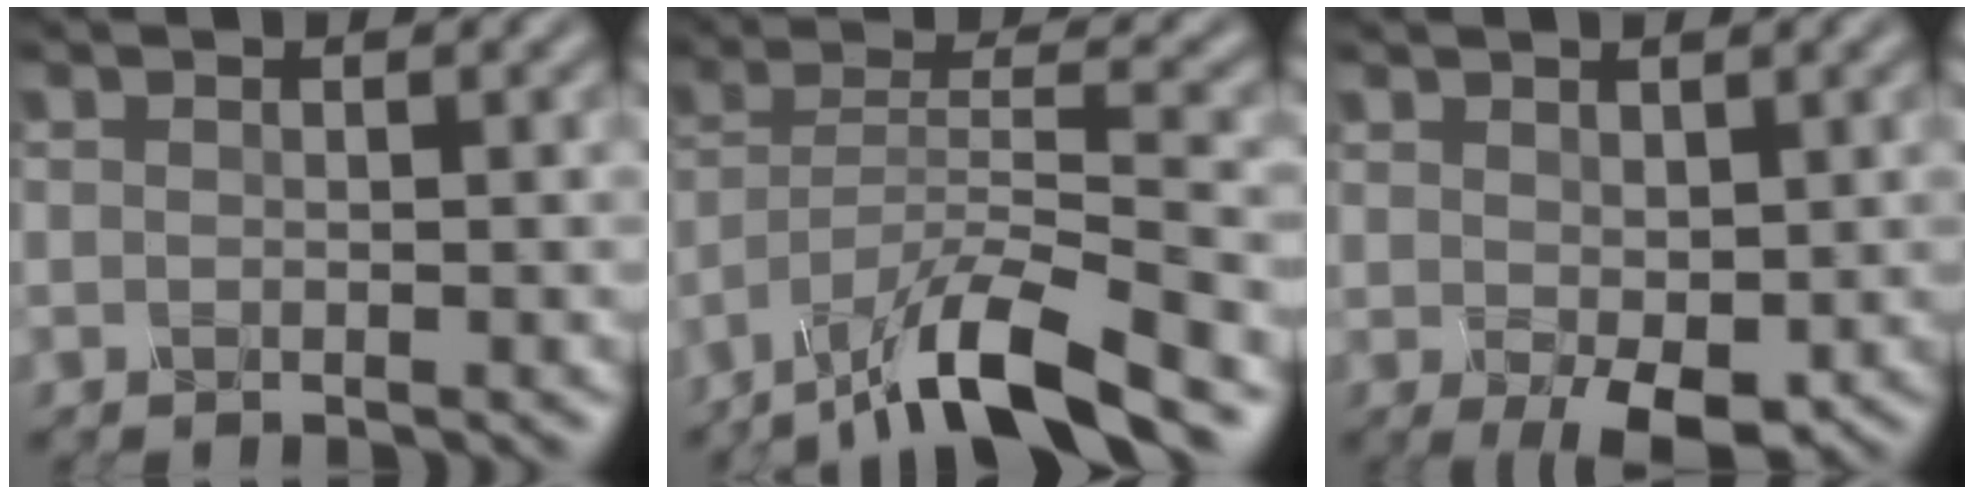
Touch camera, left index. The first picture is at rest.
{"total": 10.4, "force": [-7.8, 2.0, 6.6], "torque": [-0.113, 0.006, -0.148]}
{"total": 3.1, "force": [0.1, 1.7, 2.6], "torque": [-0.049, -0.010, 0.011]}